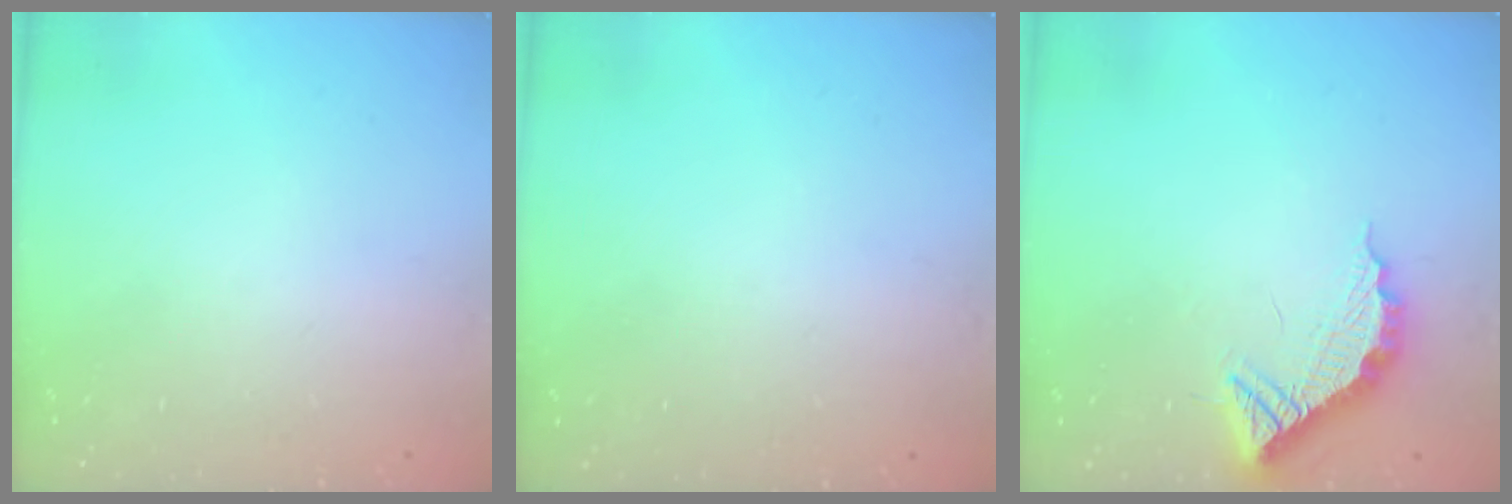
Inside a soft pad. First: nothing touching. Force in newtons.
{"total": 3.2, "press": 3.2, "slide": 0.1}
{"total": 14.3, "press": 14.2, "slide": 1.0}